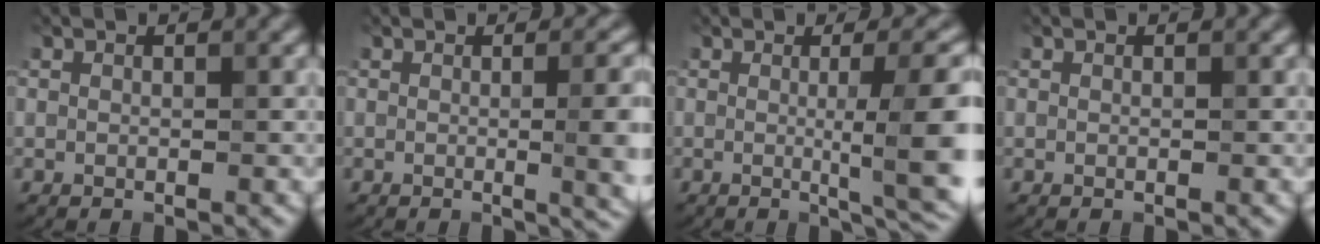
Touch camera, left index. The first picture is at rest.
{"total": 7.2, "force": [-0.4, 3.0, 6.6], "torque": [-0.047, -0.005, 0.002]}
{"total": 8.7, "force": [-0.4, 2.1, 8.4], "torque": [-0.092, -0.003, -0.006]}
{"total": 0.0}